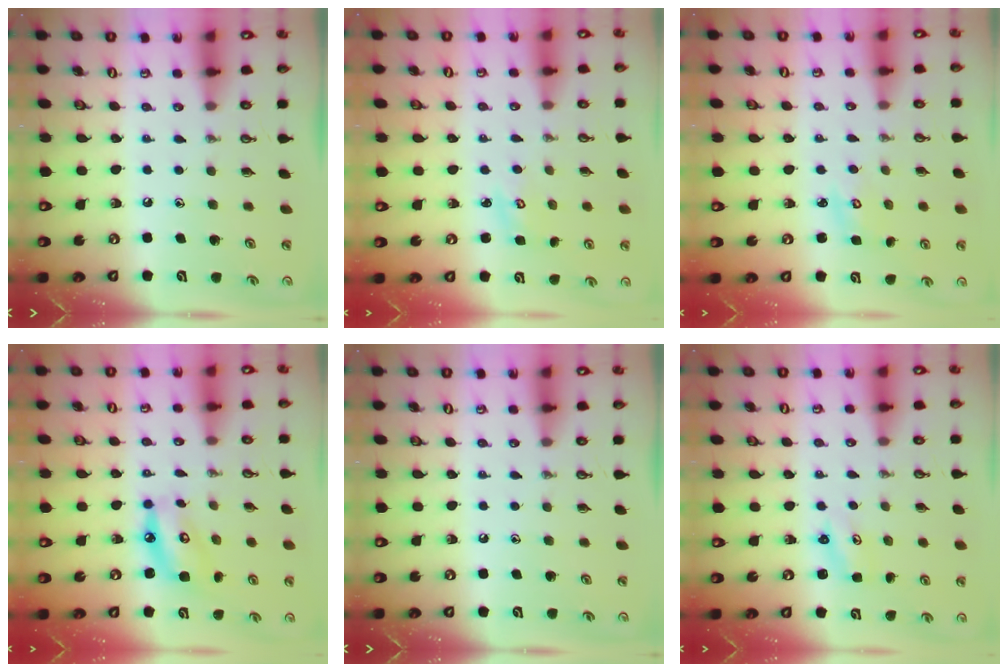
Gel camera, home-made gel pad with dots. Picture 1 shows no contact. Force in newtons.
{"total": 2.3, "press": 2.3, "slide": 0.2}
{"total": 3.2, "press": 3.1, "slide": 0.3}
{"total": 8.6, "press": 8.6, "slide": 0.9}
{"total": 0.0}
{"total": 2.3, "press": 2.3, "slide": 0.2}